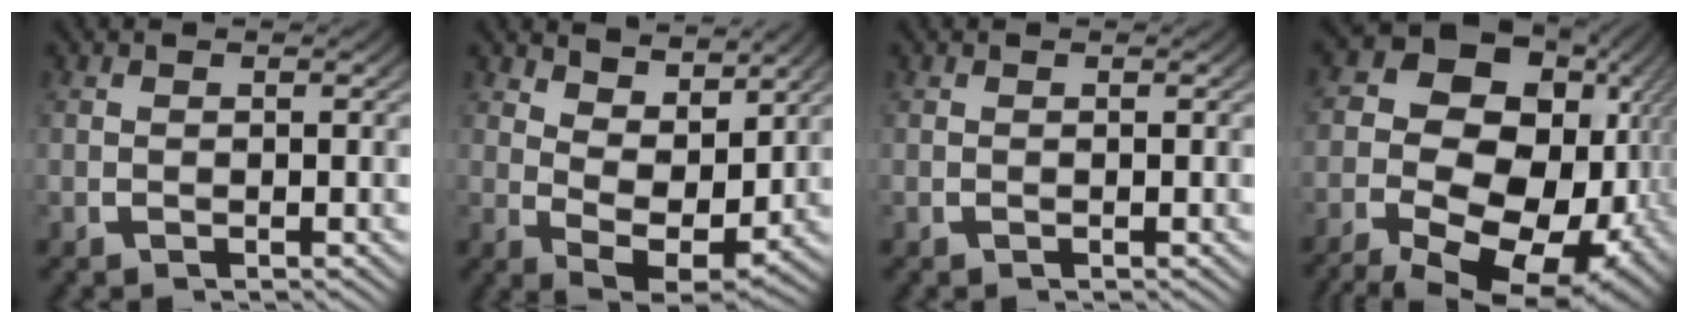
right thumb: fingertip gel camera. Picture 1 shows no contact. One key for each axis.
{"total": 5.8, "fx": 1.3, "fy": 3.5, "fz": 4.4, "tx": -0.088, "ty": -0.032, "tz": 0.032}
{"total": 0.0}
{"total": 21.7, "fx": -2.1, "fy": 15.0, "fz": 15.5, "tx": -0.268, "ty": -0.034, "tz": -0.034}